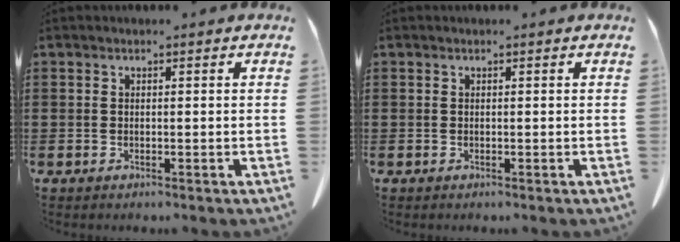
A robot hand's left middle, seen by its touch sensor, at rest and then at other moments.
{"total": 0.0}